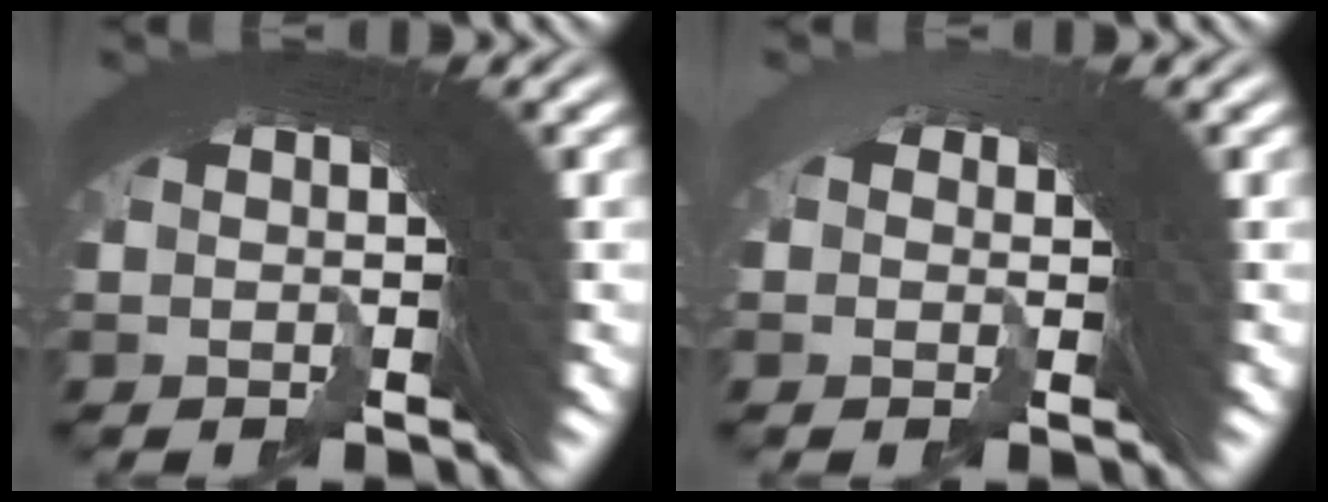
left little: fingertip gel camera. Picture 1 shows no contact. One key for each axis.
{"total": 2.7, "fx": -1.4, "fy": -0.4, "fz": -2.2, "tx": 0.032, "ty": -0.011, "tz": -0.022}